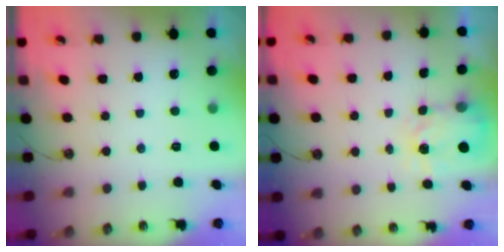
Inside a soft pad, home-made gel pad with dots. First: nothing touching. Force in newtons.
{"total": 4.0, "press": 3.9, "slide": 0.7}